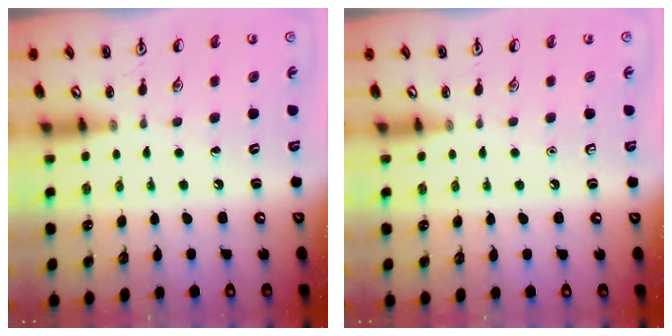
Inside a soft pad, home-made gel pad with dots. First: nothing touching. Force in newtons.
{"total": 0.0}